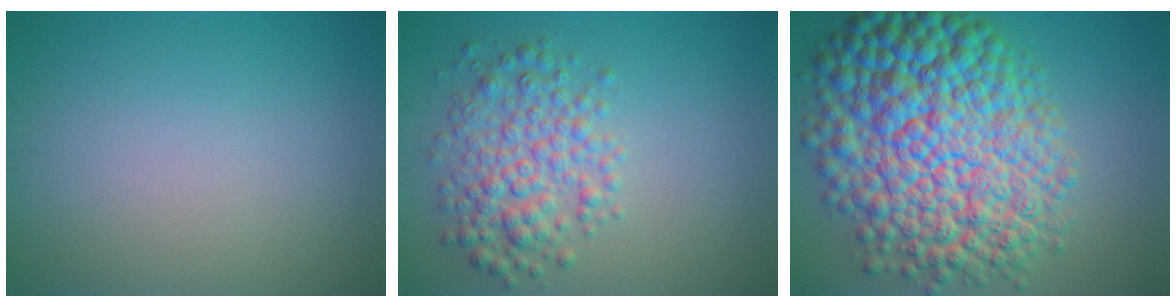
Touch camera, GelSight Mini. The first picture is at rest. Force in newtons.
{"total": 4.8, "press": 4.8, "slide": 0.1}
{"total": 15.6, "press": 15.6, "slide": 0.2}